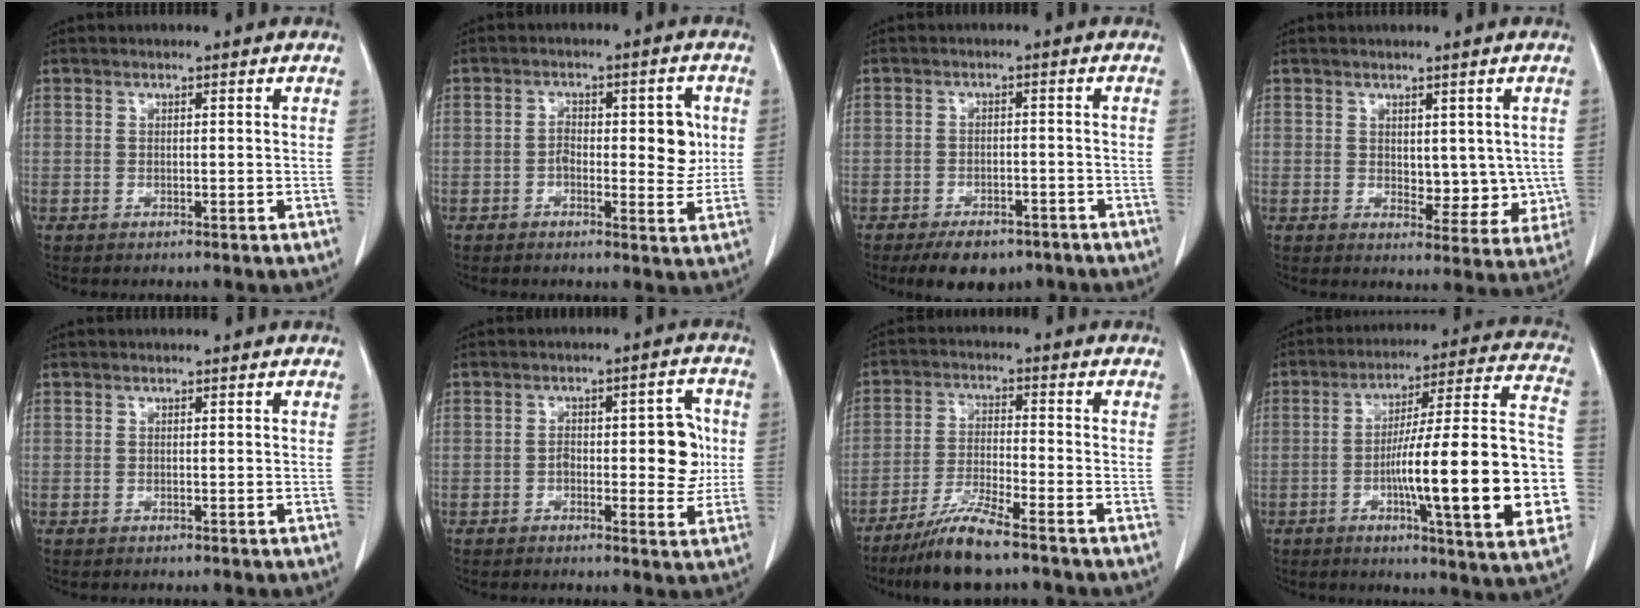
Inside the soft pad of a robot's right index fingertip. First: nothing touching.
{"total": 6.9, "force": [0.0, 3.1, 6.2], "torque": [-0.076, 0.008, 0.000]}
{"total": 7.3, "force": [-5.5, 3.5, 3.1], "torque": [-0.041, 0.002, -0.079]}
{"total": 6.5, "force": [0.6, 3.8, 5.2], "torque": [-0.044, -0.009, 0.017]}
{"total": 0.0}
{"total": 7.7, "force": [-0.4, 3.0, 7.1], "torque": [-0.087, 0.016, -0.004]}
{"total": 7.9, "force": [-6.2, 0.2, 4.9], "torque": [-0.101, -0.024, -0.120]}
{"total": 25.4, "force": [-5.4, 2.2, 24.7], "torque": [-0.283, 0.014, -0.078]}